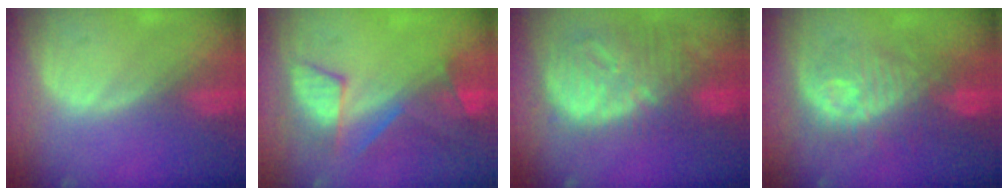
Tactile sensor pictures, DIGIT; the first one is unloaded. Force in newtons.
{"total": 7.8, "press": 7.6, "slide": 1.6}
{"total": 13.2, "press": 11.5, "slide": 6.6}
{"total": 9.7, "press": 9.7, "slide": 0.7}